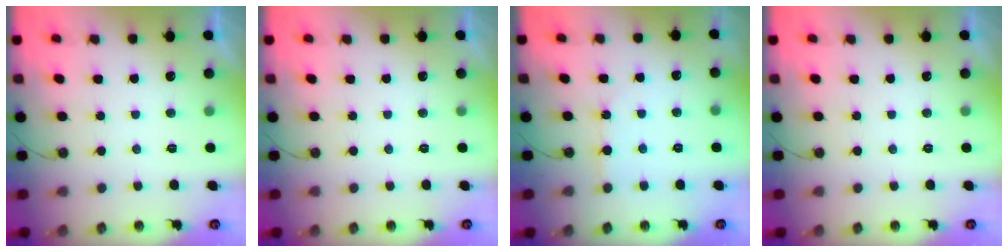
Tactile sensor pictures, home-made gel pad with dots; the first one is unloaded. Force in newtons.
{"total": 0.0}
{"total": 3.7, "press": 3.7, "slide": 0.5}
{"total": 0.0}